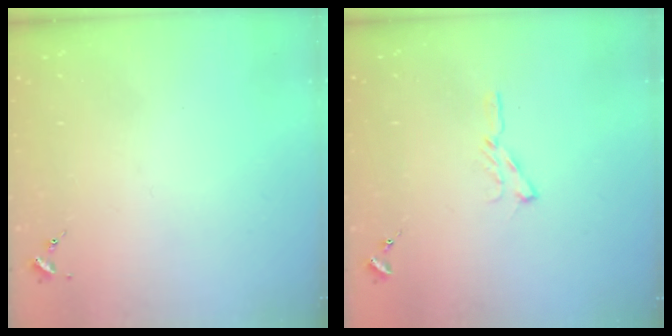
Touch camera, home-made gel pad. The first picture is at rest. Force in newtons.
{"total": 5.8, "press": 5.8, "slide": 0.6}